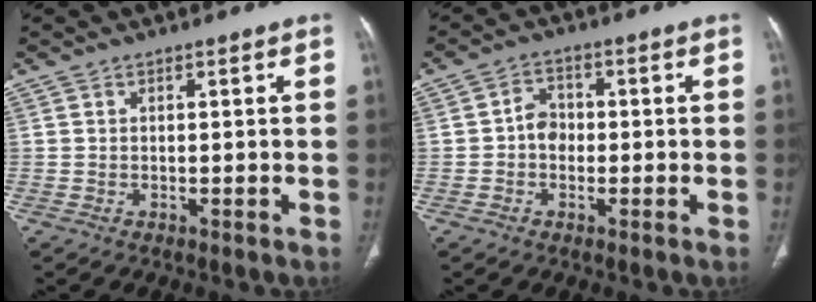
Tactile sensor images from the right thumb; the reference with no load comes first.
{"total": 3.9, "force": [-0.6, 3.2, 2.1], "torque": [-0.017, 0.017, -0.019]}